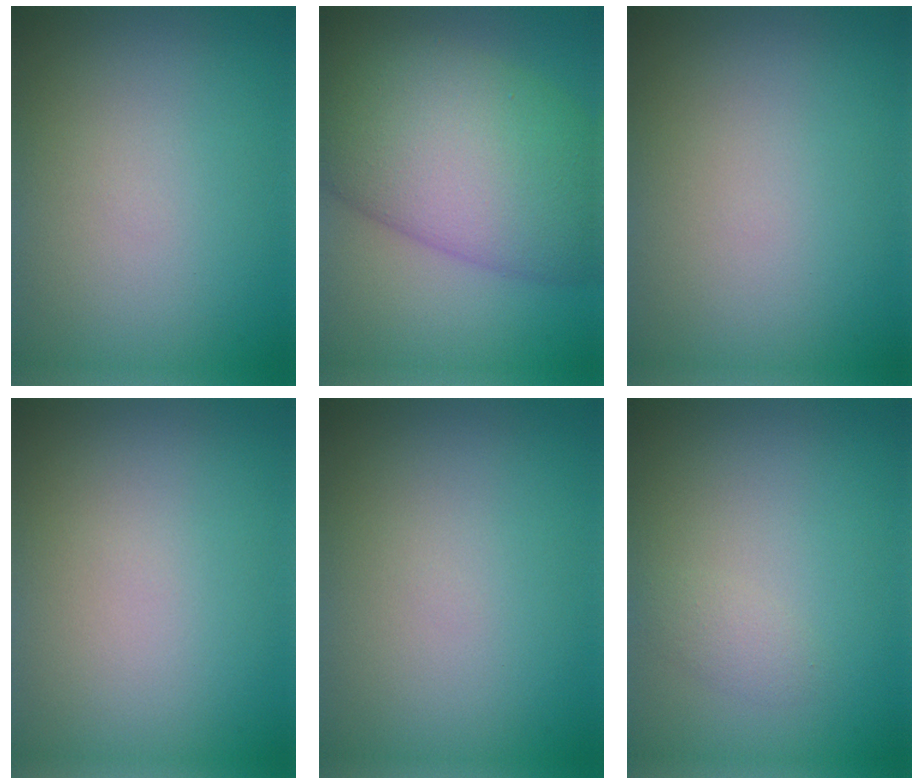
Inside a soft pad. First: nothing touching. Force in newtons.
{"total": 12.8, "press": 12.7, "slide": 0.4}
{"total": 0.0}
{"total": 0.0}
{"total": 0.0}
{"total": 1.1, "press": 1.1, "slide": 0.0}